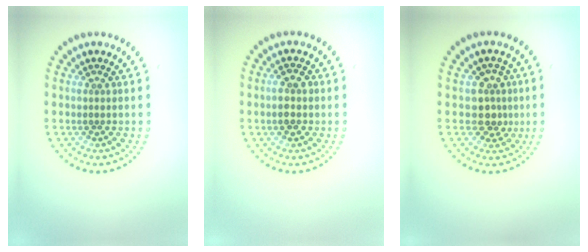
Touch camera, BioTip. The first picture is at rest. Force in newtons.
{"total": 1.9, "press": 1.9, "slide": 0.1}
{"total": 2.6, "press": 2.4, "slide": 1.2}